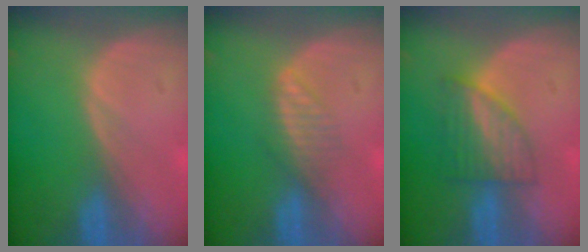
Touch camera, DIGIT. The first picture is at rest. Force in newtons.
{"total": 2.7, "press": 2.7, "slide": 0.2}
{"total": 6.0, "press": 5.6, "slide": 2.2}